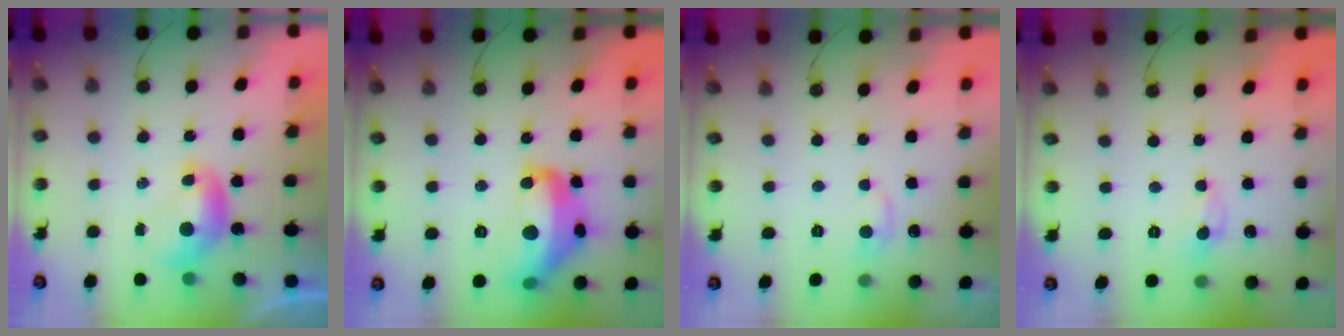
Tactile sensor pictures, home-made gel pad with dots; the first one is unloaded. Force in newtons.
{"total": 14.0, "press": 14.0, "slide": 0.7}
{"total": 1.0, "press": 0.4, "slide": 0.9}
{"total": 0.0}